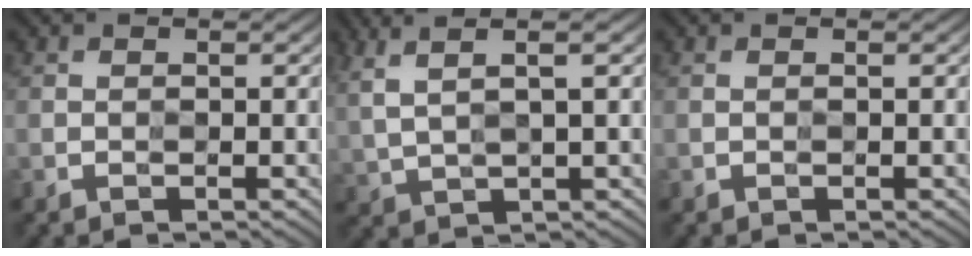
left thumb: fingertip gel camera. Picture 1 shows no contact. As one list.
[{"total": 6.3, "force": [3.0, 1.6, 5.4], "torque": [-0.112, 0.016, 0.060]}, {"total": 0.0}]